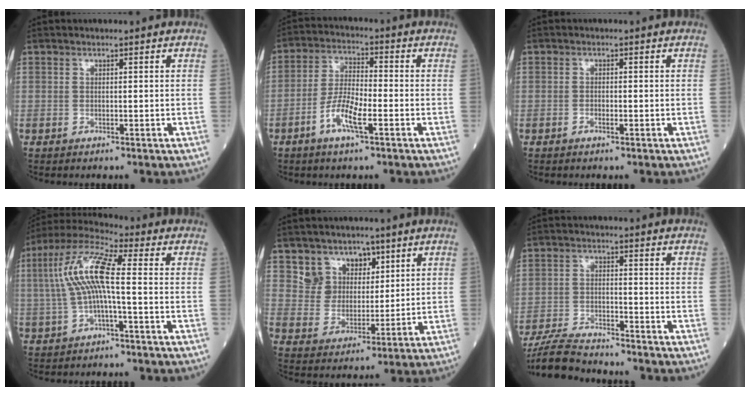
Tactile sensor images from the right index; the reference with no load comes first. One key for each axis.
{"total": 7.1, "fx": -3.1, "fy": 1.4, "fz": 6.2, "tx": -0.127, "ty": -0.002, "tz": -0.063}
{"total": 1.0, "fx": -0.5, "fy": 0.2, "fz": 0.8, "tx": -0.016, "ty": 0.001, "tz": -0.008}
{"total": 10.3, "fx": 0.2, "fy": 1.4, "fz": 10.2, "tx": -0.215, "ty": 0.028, "tz": -0.003}
{"total": 6.8, "fx": 4.2, "fy": 5.3, "fz": 1.0, "tx": -0.018, "ty": 0.012, "tz": 0.083}
{"total": 9.1, "fx": -8.6, "fy": 0.7, "fz": 3.0, "tx": -0.055, "ty": -0.018, "tz": -0.151}